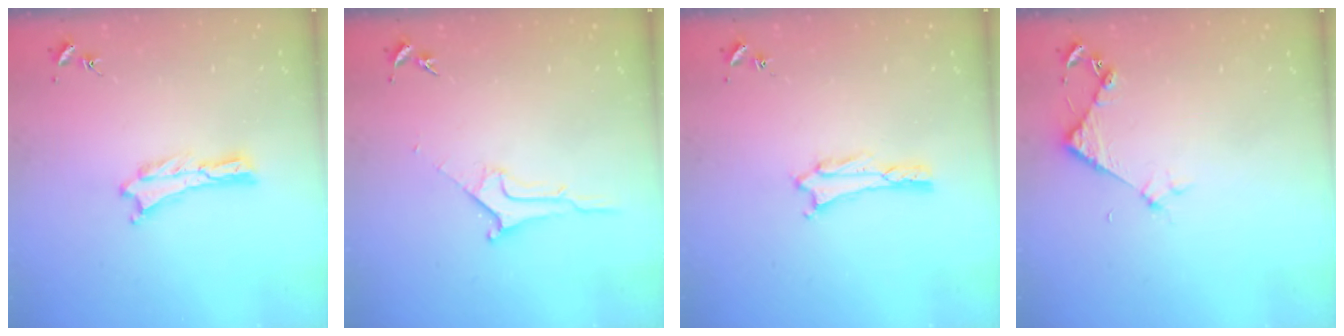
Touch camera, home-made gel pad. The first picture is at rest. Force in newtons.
{"total": 1.8, "press": 1.7, "slide": 0.2}
{"total": 1.6, "press": 1.6, "slide": 0.2}
{"total": 3.7, "press": 3.7, "slide": 0.3}